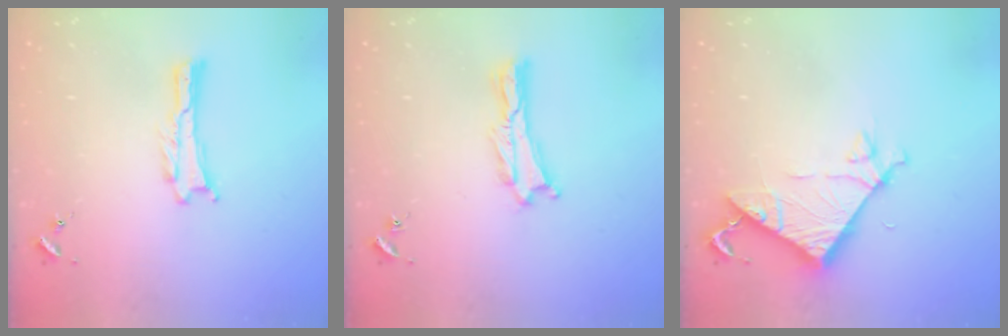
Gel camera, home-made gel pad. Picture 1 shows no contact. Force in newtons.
{"total": 0.6, "press": 0.5, "slide": 0.2}
{"total": 7.2, "press": 7.1, "slide": 0.4}